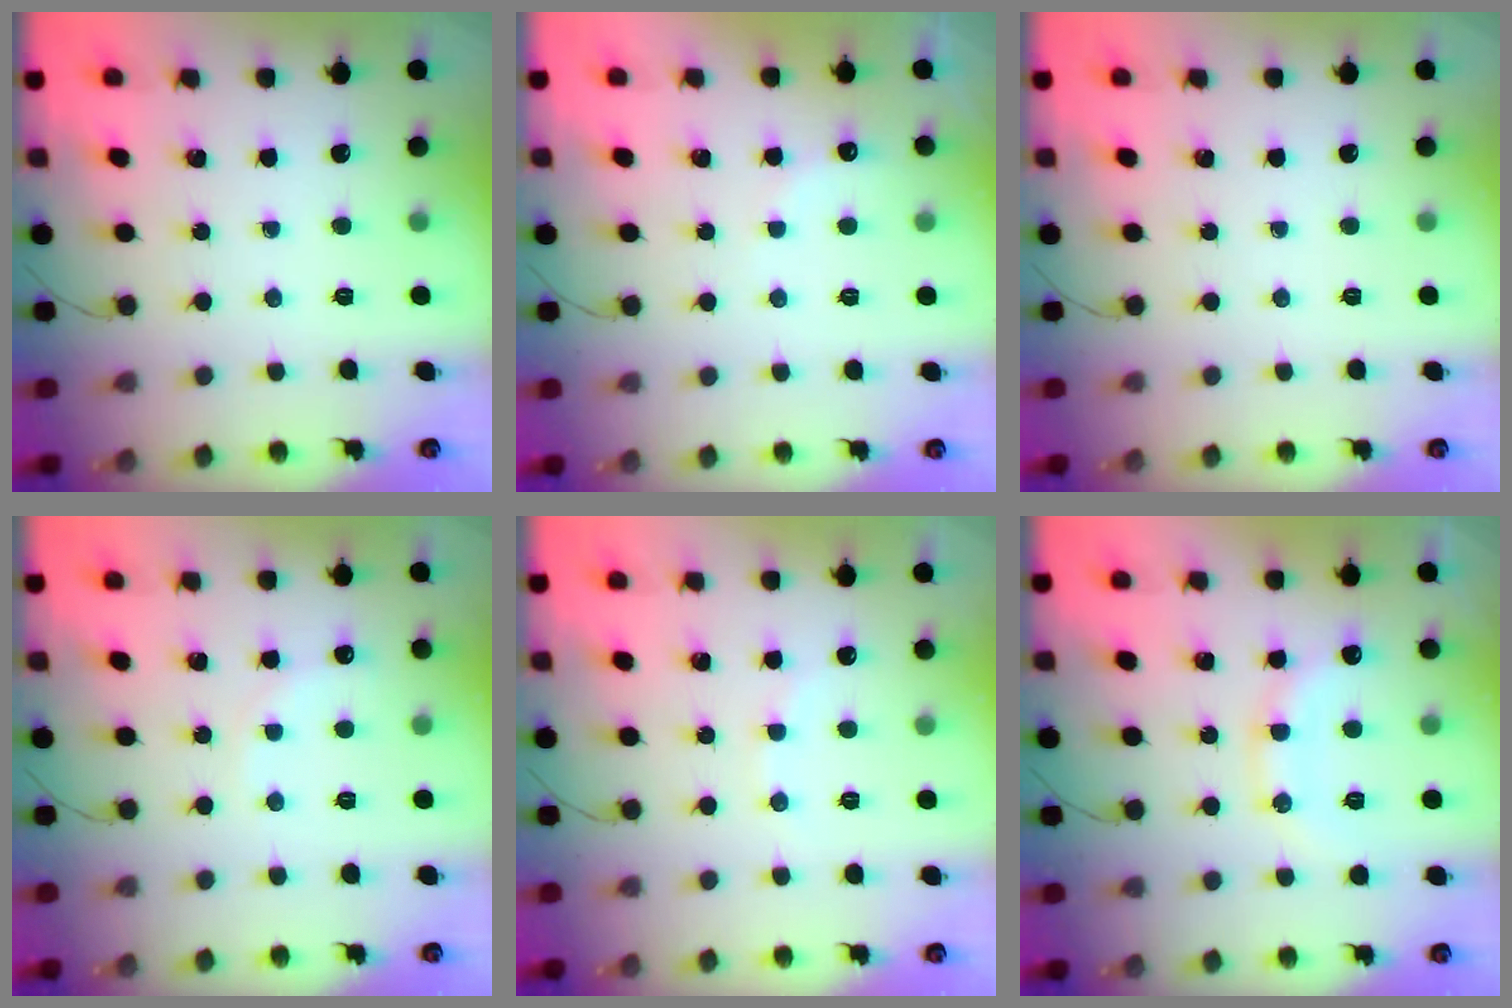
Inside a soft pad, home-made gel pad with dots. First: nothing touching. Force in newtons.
{"total": 4.8, "press": 4.8, "slide": 0.7}
{"total": 0.0}
{"total": 3.6, "press": 3.4, "slide": 0.9}
{"total": 3.4, "press": 3.2, "slide": 1.1}
{"total": 13.5, "press": 13.5, "slide": 0.9}